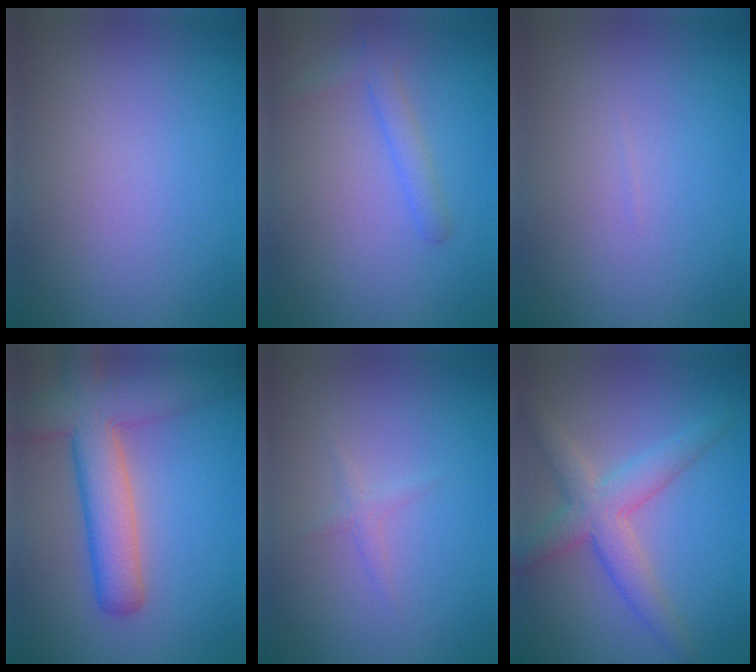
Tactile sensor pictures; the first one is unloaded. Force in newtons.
{"total": 2.0, "press": 2.0, "slide": 0.2}
{"total": 0.0}
{"total": 7.6, "press": 7.6, "slide": 0.5}
{"total": 0.9, "press": 0.9, "slide": 0.1}
{"total": 4.7, "press": 4.7, "slide": 0.2}